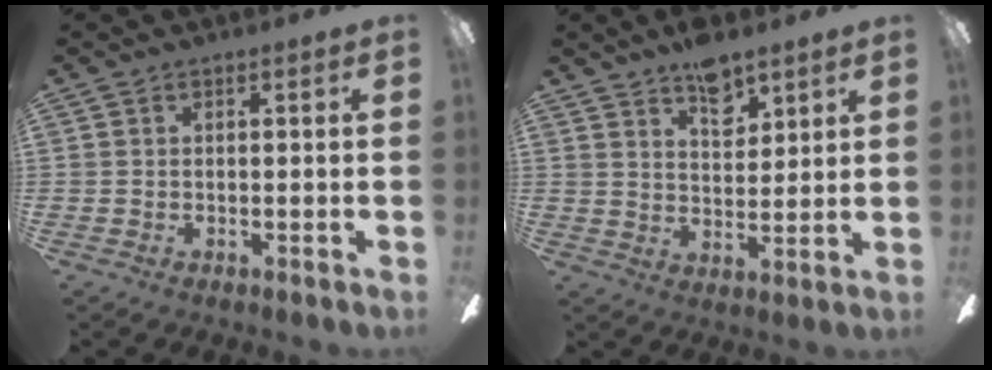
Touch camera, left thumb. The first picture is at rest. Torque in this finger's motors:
{"motor_torque": [0.90, 0.49, 0.56, -0.55, 0.01]}